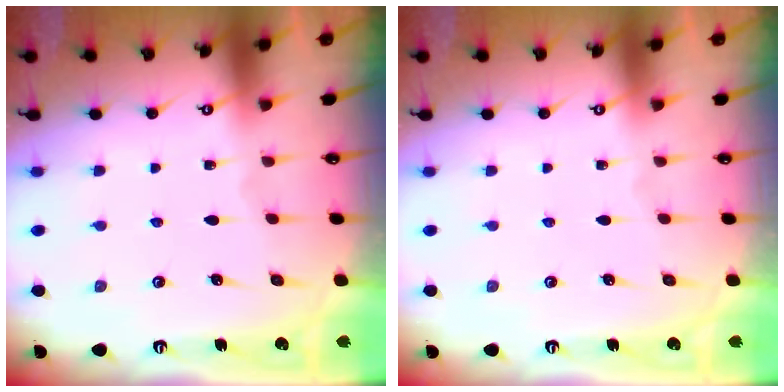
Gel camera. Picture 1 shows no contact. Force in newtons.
{"total": 0.0}